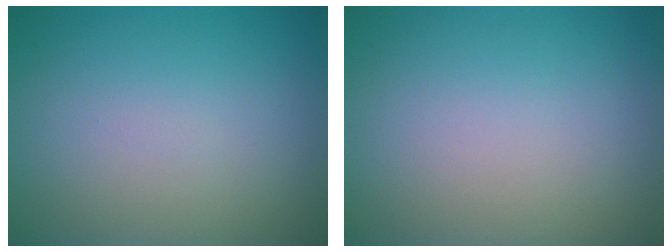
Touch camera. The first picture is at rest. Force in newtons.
{"total": 0.0}